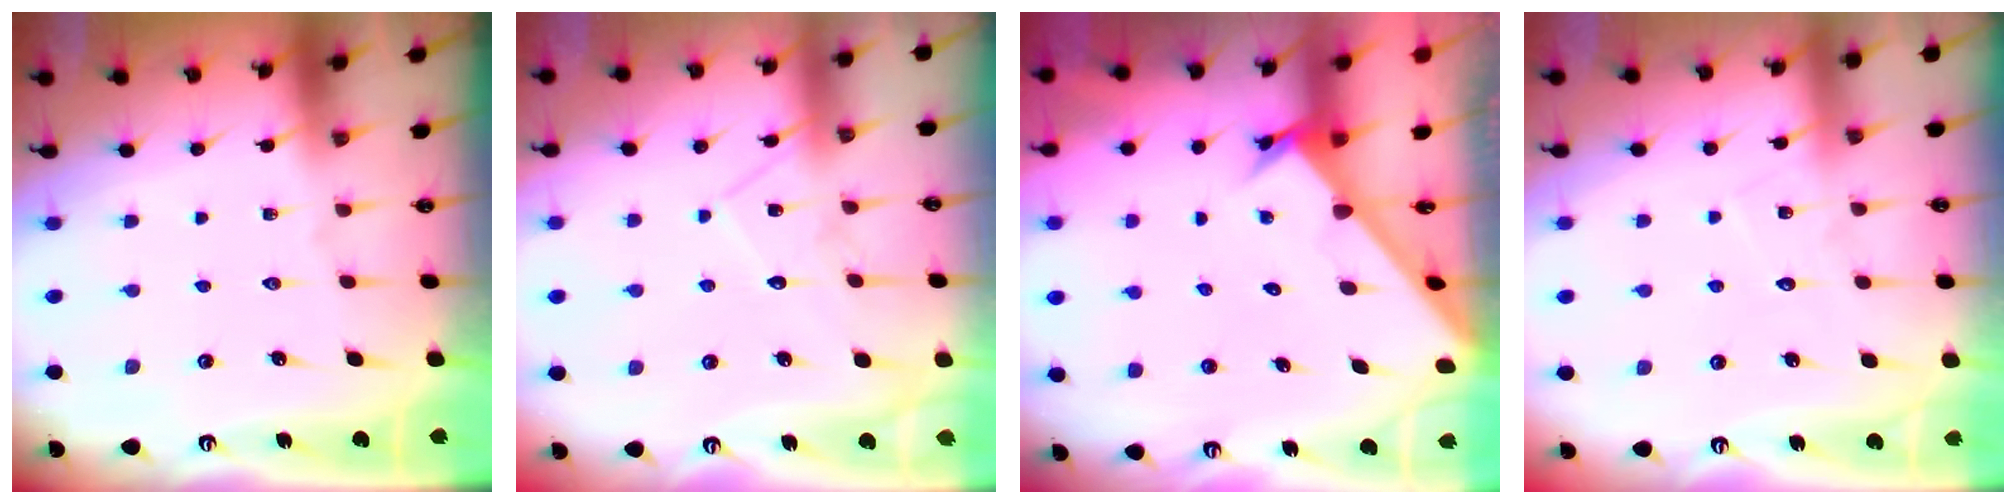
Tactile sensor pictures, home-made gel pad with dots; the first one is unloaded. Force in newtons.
{"total": 9.1, "press": 9.1, "slide": 0.6}
{"total": 2.6, "press": 2.6, "slide": 0.2}
{"total": 4.6, "press": 4.5, "slide": 0.5}